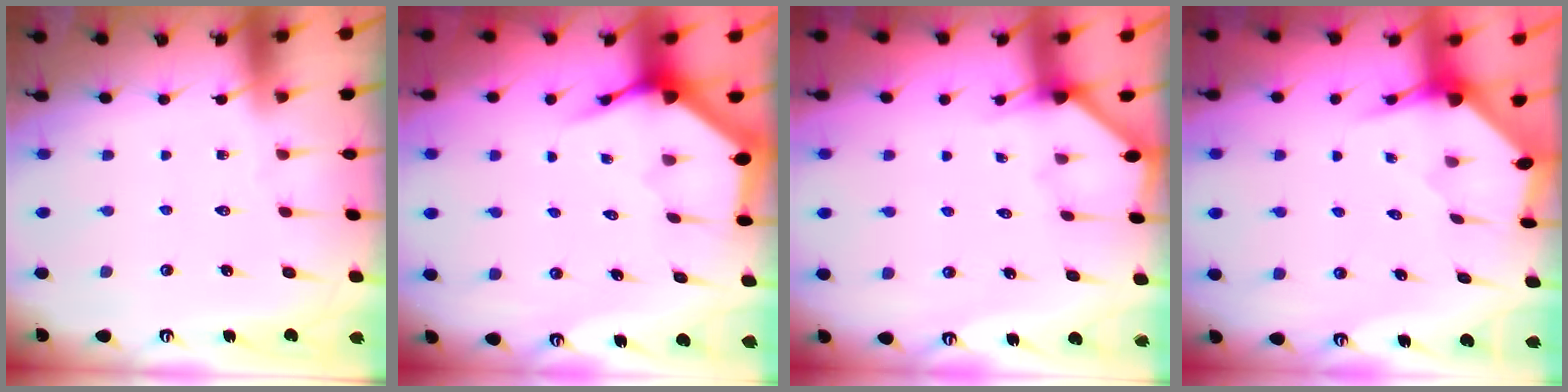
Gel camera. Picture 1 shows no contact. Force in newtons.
{"total": 3.8, "press": 3.8, "slide": 0.4}
{"total": 2.6, "press": 2.6, "slide": 0.3}
{"total": 3.5, "press": 3.5, "slide": 0.3}